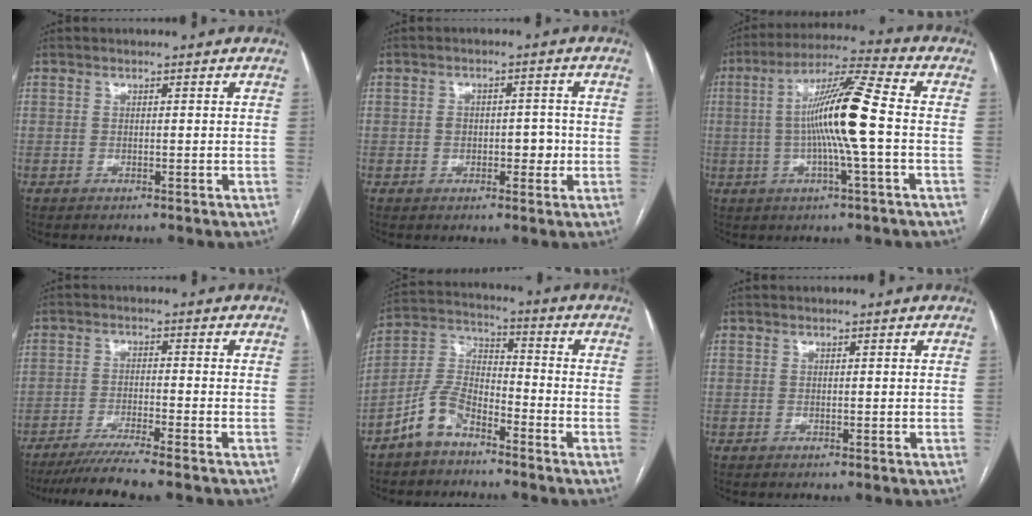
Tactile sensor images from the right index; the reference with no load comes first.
{"total": 4.1, "force": [-0.6, 2.6, 3.1], "torque": [-0.039, 0.015, -0.004]}
{"total": 12.6, "force": [-0.6, -0.3, 12.6], "torque": [-0.230, 0.012, -0.018]}
{"total": 7.8, "force": [-6.6, -1.4, 3.9], "torque": [-0.055, -0.026, -0.108]}
{"total": 8.1, "force": [-5.7, 3.7, 4.4], "torque": [-0.100, 0.016, -0.118]}
{"total": 0.0}